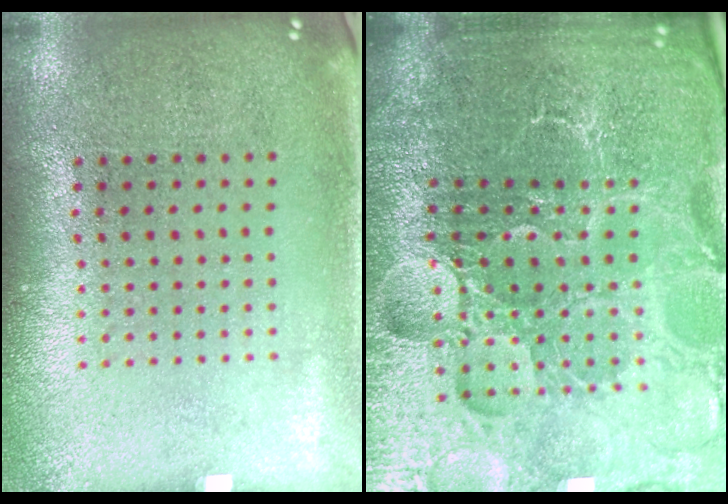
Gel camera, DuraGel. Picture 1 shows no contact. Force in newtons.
{"total": 5.7, "press": 5.3, "slide": 2.2}